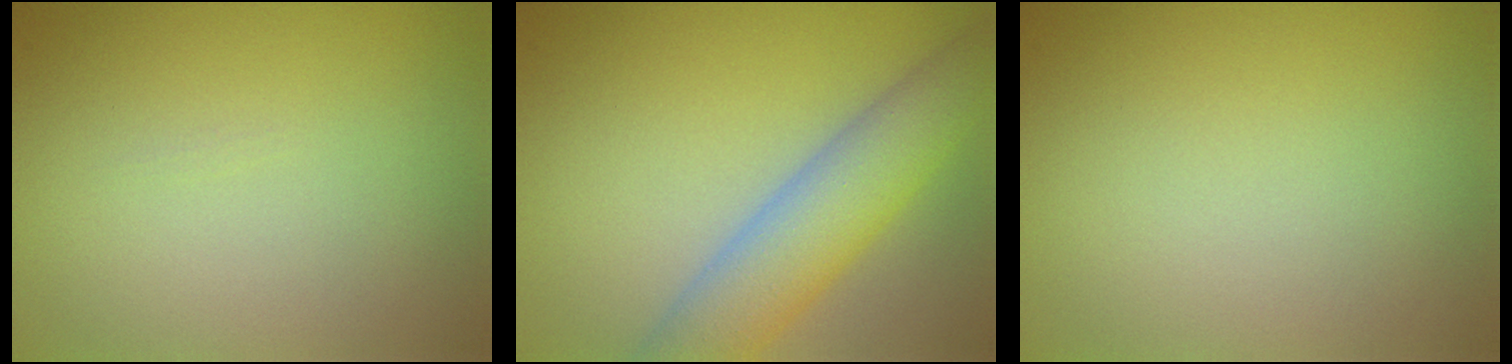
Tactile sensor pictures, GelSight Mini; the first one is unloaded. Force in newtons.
{"total": 6.4, "press": 6.4, "slide": 0.4}
{"total": 0.0}